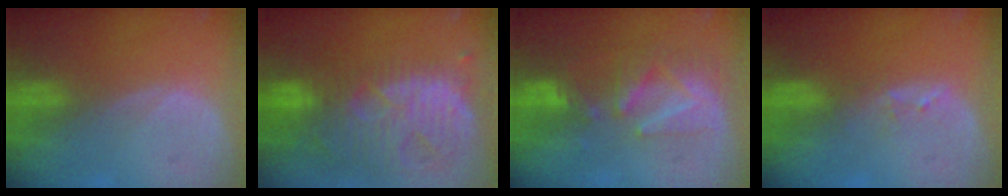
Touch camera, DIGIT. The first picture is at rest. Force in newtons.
{"total": 13.7, "press": 11.6, "slide": 7.3}
{"total": 8.2, "press": 7.4, "slide": 3.5}
{"total": 1.6, "press": 1.5, "slide": 0.3}